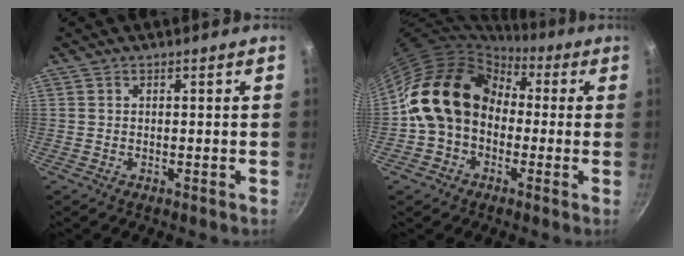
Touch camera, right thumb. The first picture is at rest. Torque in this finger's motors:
{"motor_torque": [2.50, 2.50, 1.18, -0.92, 0.27]}